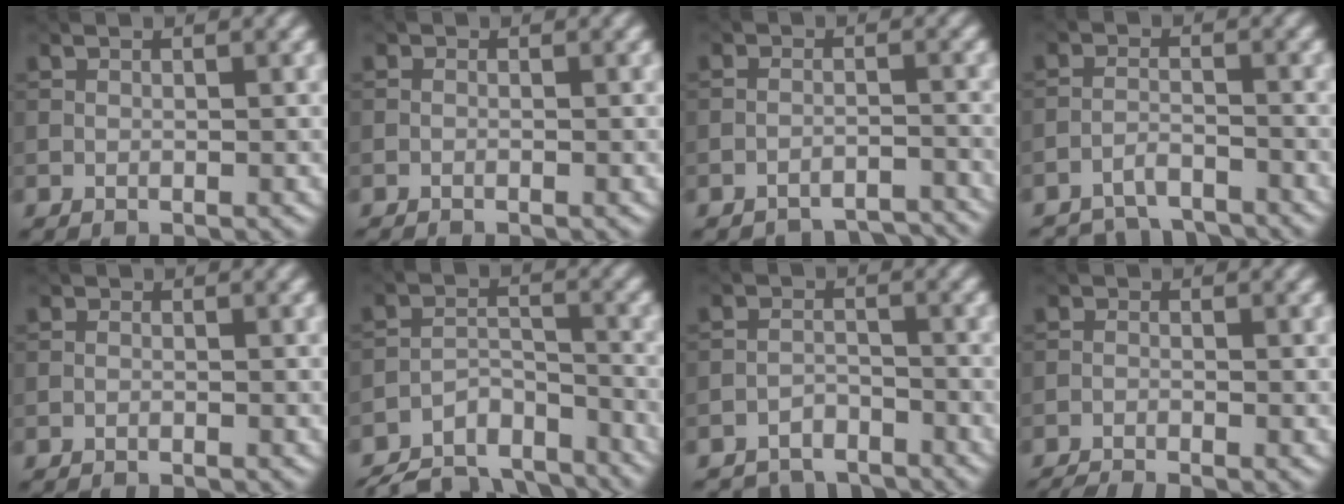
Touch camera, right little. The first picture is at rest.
{"total": 0.7, "force": [-0.7, 0.1, 0.1], "torque": [-0.002, -0.002, -0.014]}
{"total": 5.5, "force": [-5.4, 1.1, 0.5], "torque": [-0.007, -0.003, -0.076]}
{"total": 4.7, "force": [-4.5, 1.0, 0.8], "torque": [-0.014, -0.007, -0.082]}
{"total": 1.1, "force": [-1.0, 0.2, 0.2], "torque": [-0.001, -0.003, -0.018]}
{"total": 9.3, "force": [-8.3, 3.2, 2.6], "torque": [-0.041, -0.005, -0.130]}
{"total": 4.2, "force": [-4.0, 1.4, 0.4], "torque": [0.001, -0.004, -0.074]}
{"total": 3.1, "force": [-2.8, 0.1, 1.2], "torque": [-0.028, -0.014, -0.058]}